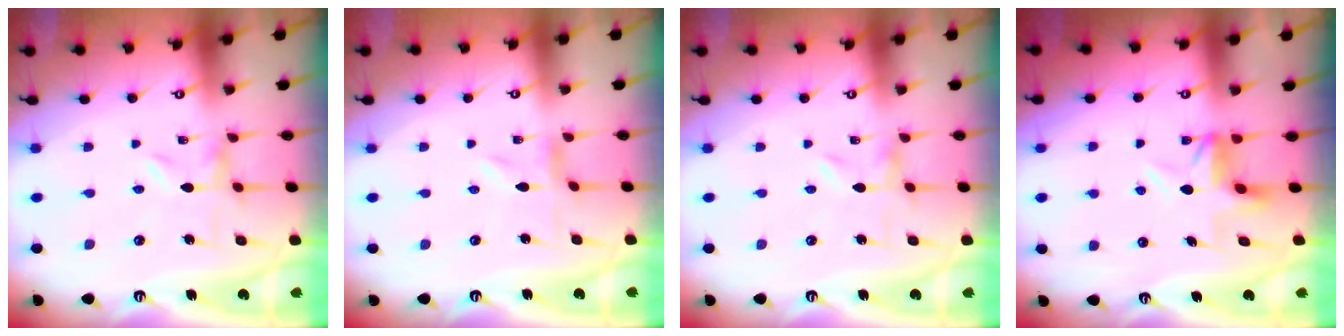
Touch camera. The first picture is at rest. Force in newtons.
{"total": 0.0}
{"total": 0.0}
{"total": 5.0, "press": 5.0, "slide": 0.2}